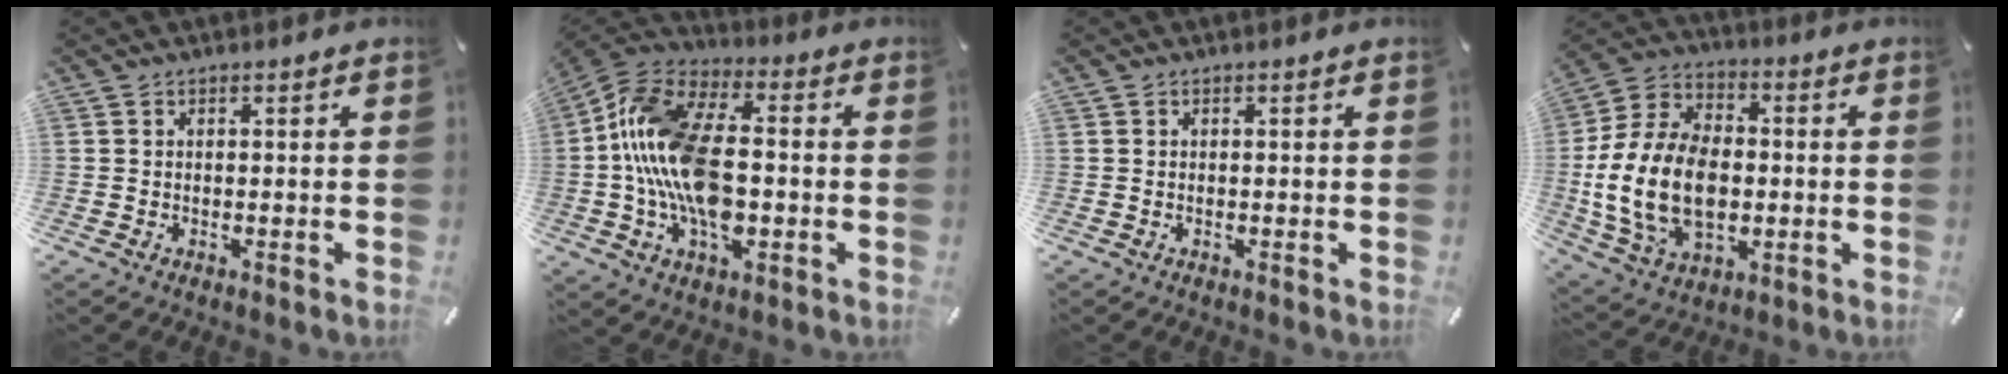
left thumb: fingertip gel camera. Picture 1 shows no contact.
{"total": 18.4, "force": [-2.7, 11.1, 14.4], "torque": [-0.310, 0.010, -0.051]}
{"total": 0.0}
{"total": 19.6, "force": [-2.5, 13.9, 13.5], "torque": [-0.302, 0.006, -0.046]}